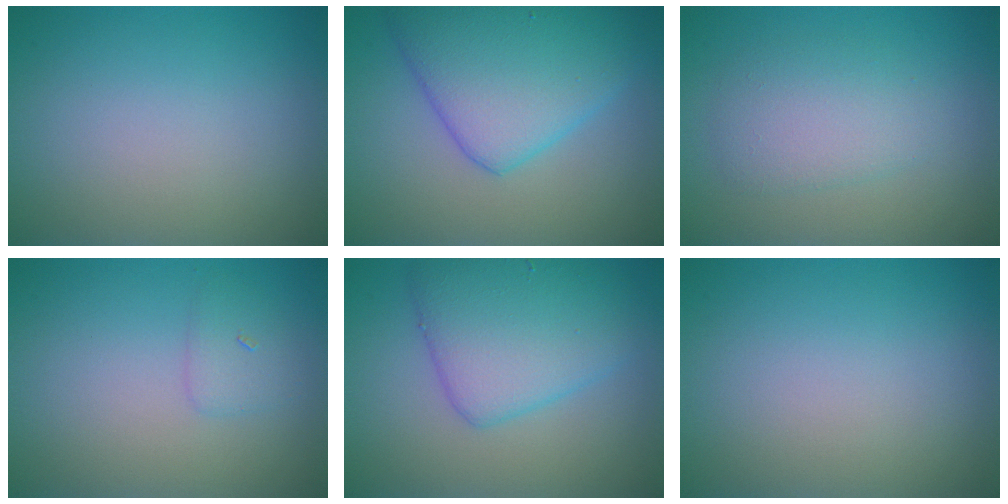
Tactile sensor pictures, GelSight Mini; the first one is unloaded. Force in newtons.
{"total": 7.2, "press": 7.2, "slide": 0.3}
{"total": 3.0, "press": 3.0, "slide": 0.1}
{"total": 1.4, "press": 1.4, "slide": 0.1}
{"total": 5.9, "press": 5.9, "slide": 0.3}
{"total": 0.0}